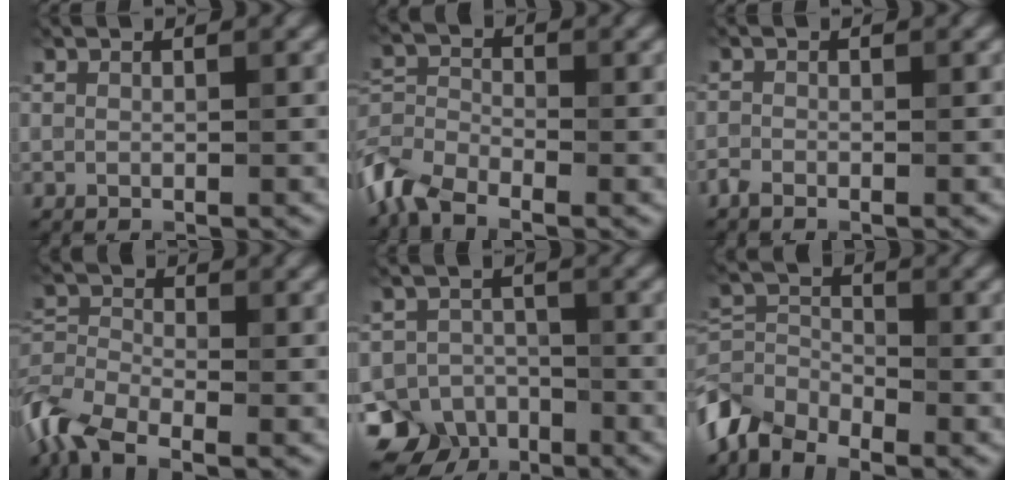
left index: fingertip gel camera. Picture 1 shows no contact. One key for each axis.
{"total": 5.5, "fx": -4.2, "fy": 2.1, "fz": 2.8, "tx": -0.064, "ty": 0.001, "tz": -0.104}
{"total": 1.1, "fx": -0.8, "fy": 0.5, "fz": 0.5, "tx": -0.011, "ty": 0.004, "tz": -0.019}
{"total": 6.0, "fx": -4.1, "fy": 2.5, "fz": 3.5, "tx": -0.083, "ty": 0.002, "tz": -0.102}
{"total": 8.1, "fx": -5.5, "fy": 5.8, "fz": 1.5, "tx": -0.006, "ty": -0.011, "tz": -0.100}
{"total": 5.3, "fx": -4.2, "fy": 2.6, "fz": 2.0, "tx": -0.040, "ty": 0.001, "tz": -0.098}